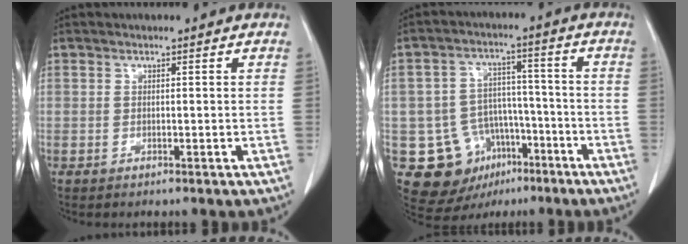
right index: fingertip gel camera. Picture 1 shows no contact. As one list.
[{"total": 12.1, "force": [-5.4, 10.0, 4.1], "torque": [-0.067, 0.041, -0.068]}]